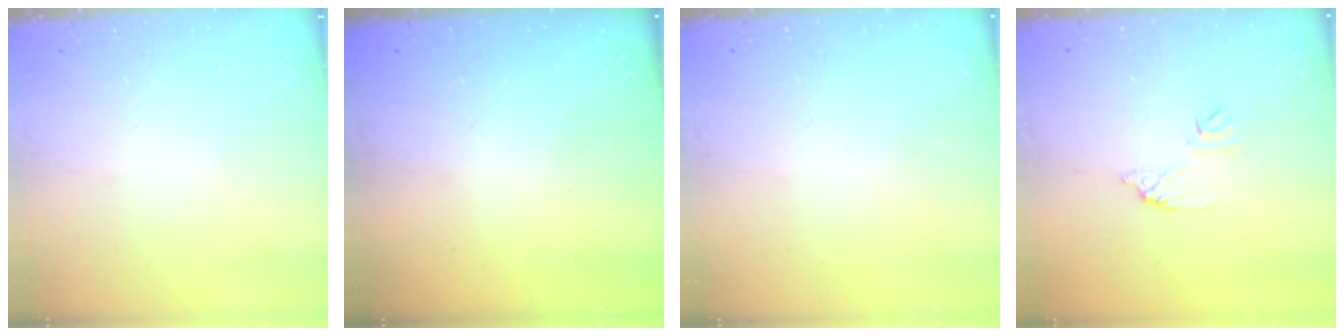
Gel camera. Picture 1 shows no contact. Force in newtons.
{"total": 3.1, "press": 3.1, "slide": 0.2}
{"total": 2.8, "press": 2.8, "slide": 0.1}
{"total": 7.4, "press": 7.4, "slide": 0.4}